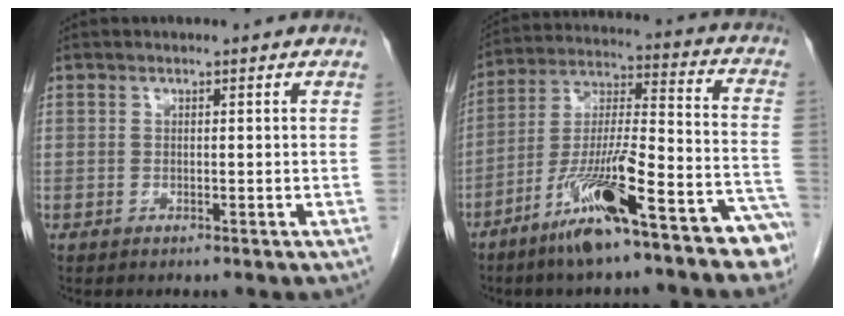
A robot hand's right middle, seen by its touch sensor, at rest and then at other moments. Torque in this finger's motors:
{"motor_torque": [1.13, -1.01, 0.73, 0.21]}